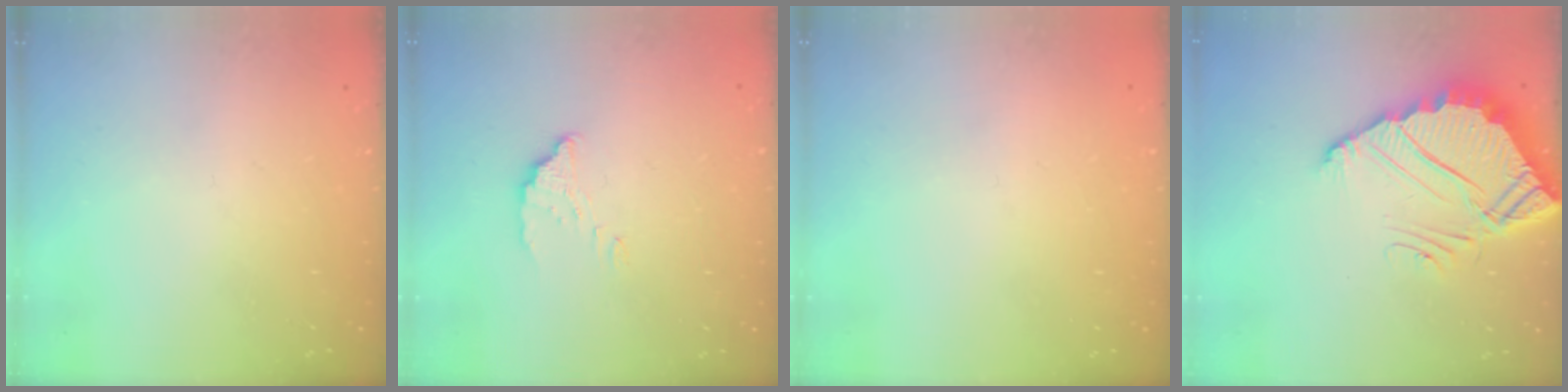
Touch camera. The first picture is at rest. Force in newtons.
{"total": 3.3, "press": 3.3, "slide": 0.1}
{"total": 2.3, "press": 2.3, "slide": 0.1}
{"total": 7.2, "press": 7.2, "slide": 0.4}